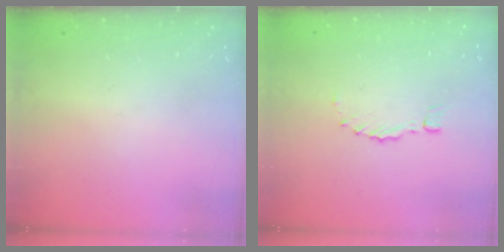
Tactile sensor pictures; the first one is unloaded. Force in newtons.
{"total": 0.0}